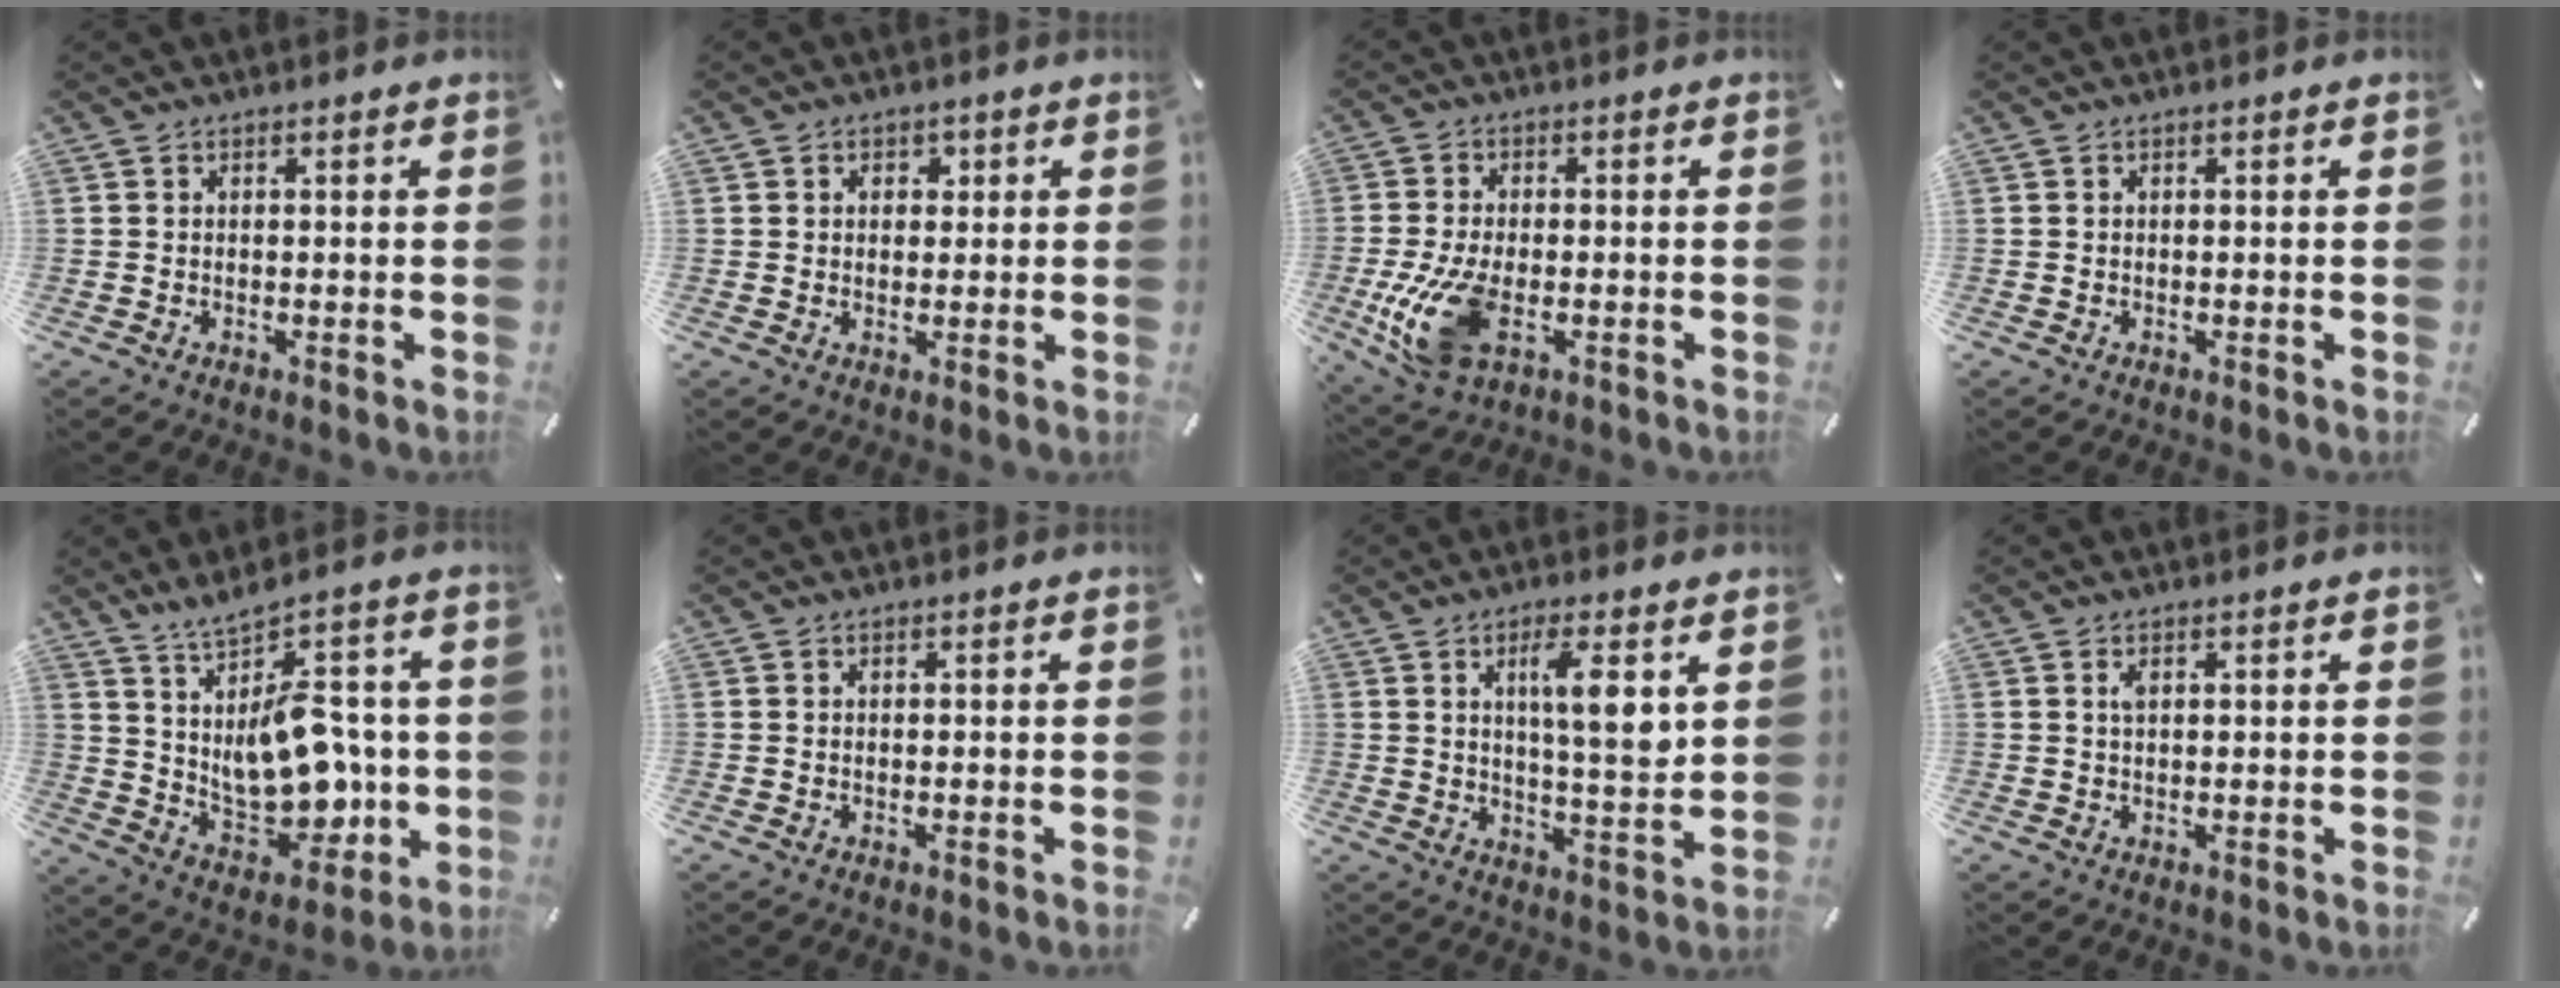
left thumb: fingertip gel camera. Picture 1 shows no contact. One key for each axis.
{"total": 2.4, "fx": 0.6, "fy": 2.3, "fz": 0.6, "tx": 0.000, "ty": 0.001, "tz": 0.003}
{"total": 12.3, "fx": -2.8, "fy": 6.8, "fz": 9.8, "tx": -0.224, "ty": -0.012, "tz": -0.047}
{"total": 0.0}
{"total": 15.4, "fx": 2.8, "fy": 9.9, "fz": 11.4, "tx": -0.173, "ty": -0.033, "tz": 0.059}
{"total": 0.0}
{"total": 8.6, "fx": 3.7, "fy": 1.8, "fz": 7.6, "tx": -0.123, "ty": -0.019, "tz": 0.054}
{"total": 1.4, "fx": 0.5, "fy": 0.5, "fz": 1.2, "tx": -0.024, "ty": 0.002, "tz": 0.009}